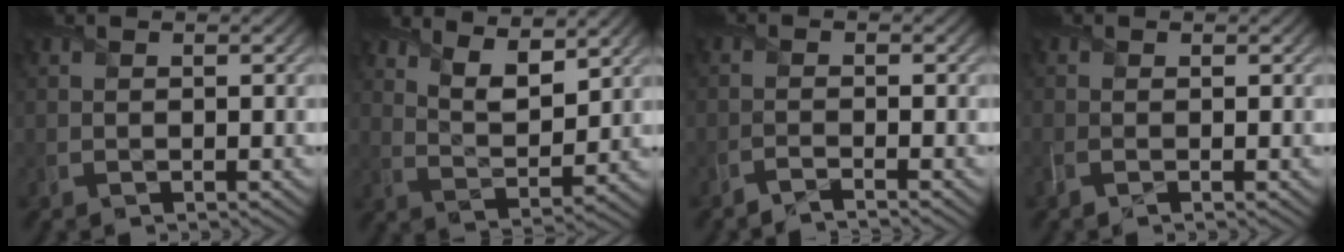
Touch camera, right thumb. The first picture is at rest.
{"total": 7.6, "force": [5.4, 2.5, 4.7], "torque": [-0.087, -0.014, 0.104]}
{"total": 1.7, "force": [-1.3, 0.2, 1.0], "torque": [-0.009, 0.002, -0.040]}
{"total": 1.2, "force": [-0.5, 0.4, 1.0], "torque": [-0.031, -0.003, -0.014]}